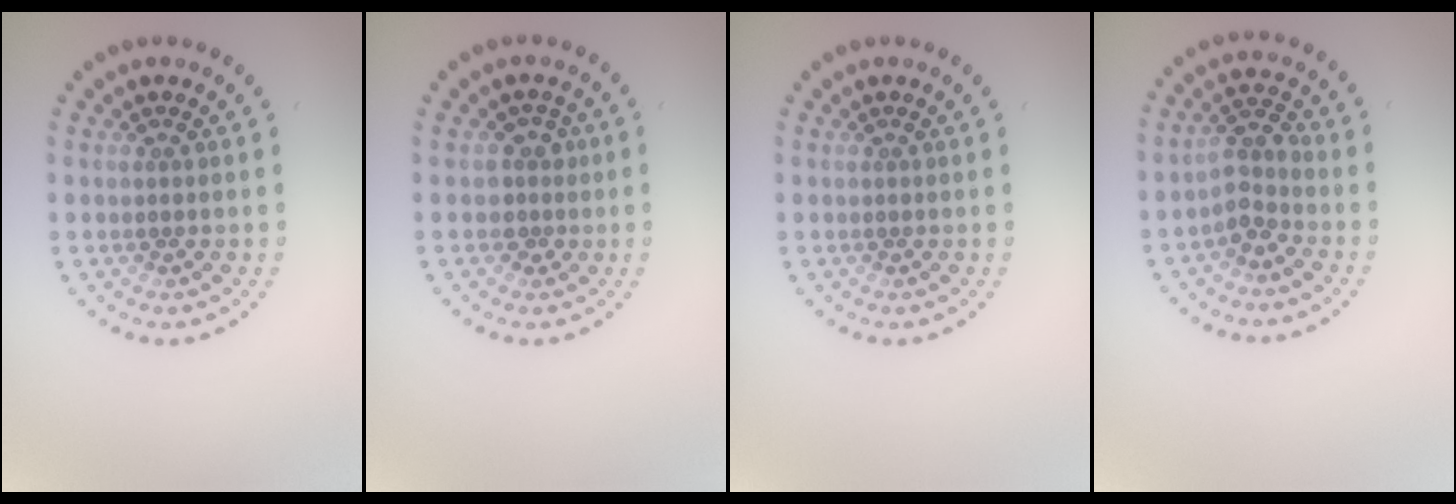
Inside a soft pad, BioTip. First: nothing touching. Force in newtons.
{"total": 1.7, "press": 1.3, "slide": 1.2}
{"total": 0.0}
{"total": 2.6, "press": 2.0, "slide": 1.6}